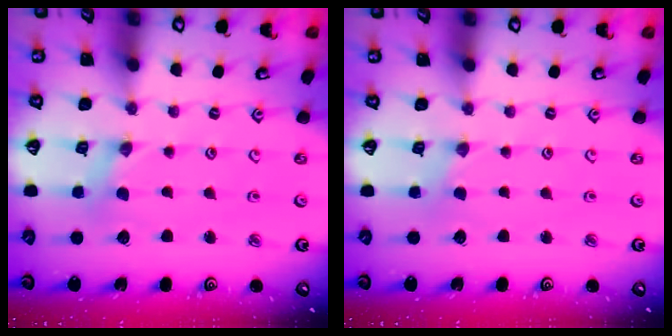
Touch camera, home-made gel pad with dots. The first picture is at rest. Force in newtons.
{"total": 0.0}